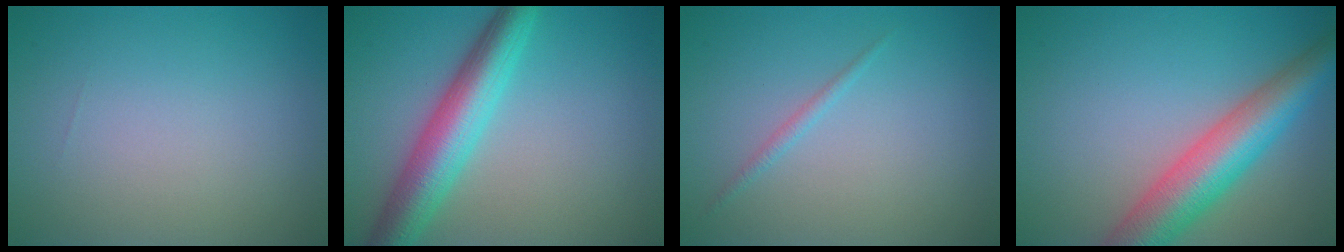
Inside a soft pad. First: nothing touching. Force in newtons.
{"total": 6.4, "press": 6.4, "slide": 0.2}
{"total": 0.8, "press": 0.8, "slide": 0.1}
{"total": 7.5, "press": 7.5, "slide": 0.2}